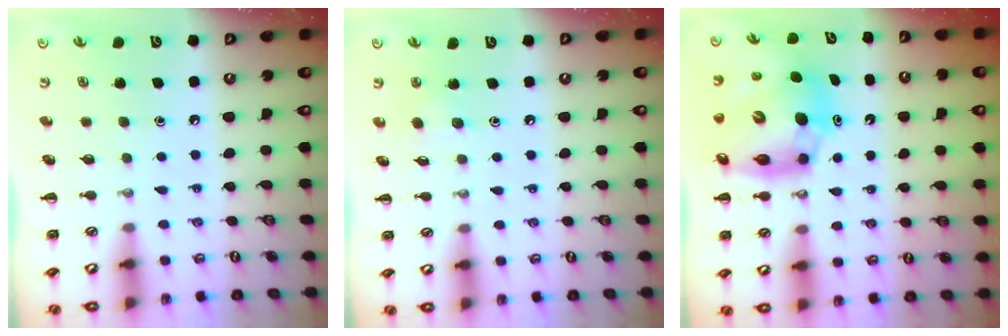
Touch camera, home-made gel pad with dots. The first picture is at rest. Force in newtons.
{"total": 2.5, "press": 2.4, "slide": 0.8}
{"total": 14.2, "press": 13.6, "slide": 4.2}